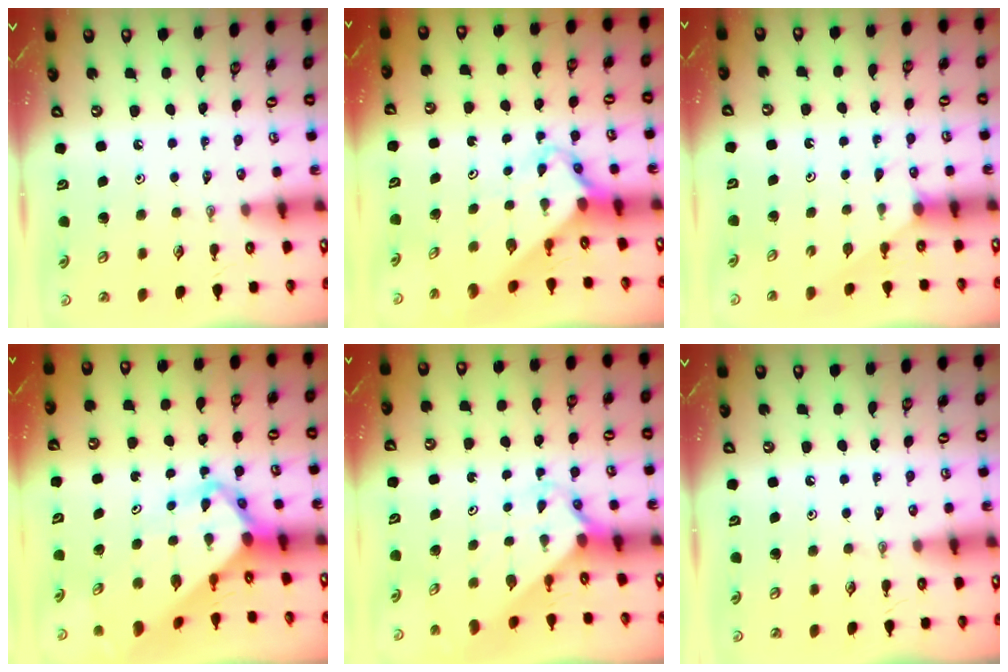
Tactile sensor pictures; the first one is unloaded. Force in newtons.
{"total": 2.6, "press": 2.6, "slide": 0.2}
{"total": 4.3, "press": 4.3, "slide": 0.1}
{"total": 6.2, "press": 6.2, "slide": 0.4}
{"total": 2.3, "press": 2.3, "slide": 0.2}
{"total": 0.0}